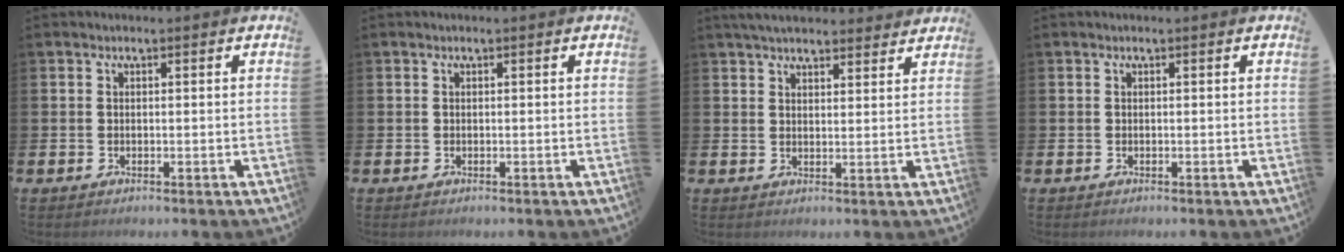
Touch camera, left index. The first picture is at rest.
{"total": 0.0}
{"total": 4.4, "force": [4.2, 1.0, 0.9], "torque": [-0.024, -0.014, 0.077]}
{"total": 0.0}